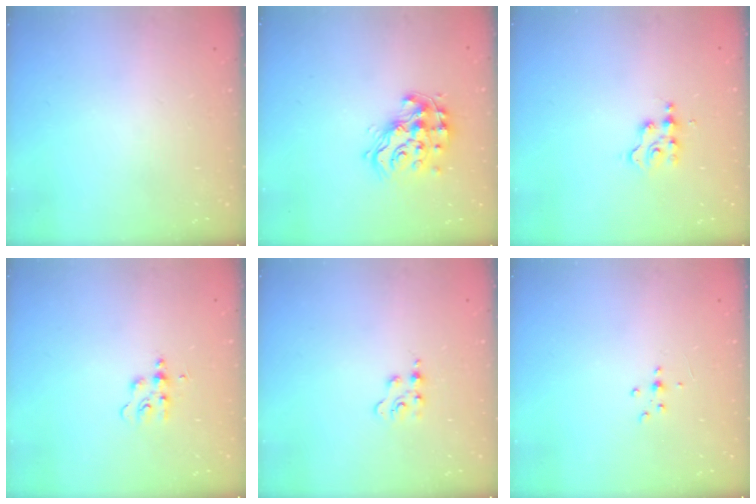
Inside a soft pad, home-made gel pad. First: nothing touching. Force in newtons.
{"total": 13.9, "press": 13.9, "slide": 0.6}
{"total": 2.9, "press": 2.9, "slide": 0.2}
{"total": 6.0, "press": 6.0, "slide": 0.6}
{"total": 3.5, "press": 3.5, "slide": 0.6}
{"total": 3.0, "press": 3.0, "slide": 0.4}